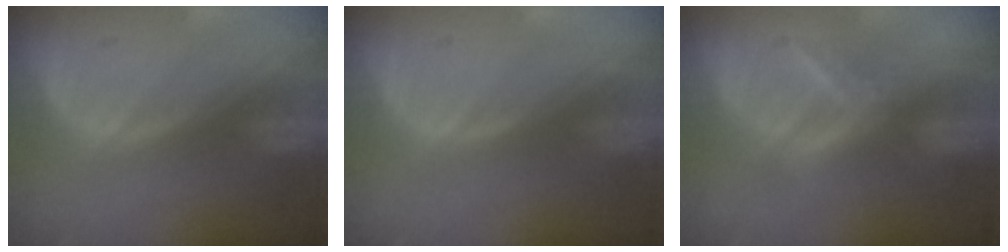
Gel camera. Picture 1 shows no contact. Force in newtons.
{"total": 0.5, "press": 0.1, "slide": 0.5}
{"total": 5.5, "press": 5.4, "slide": 0.5}